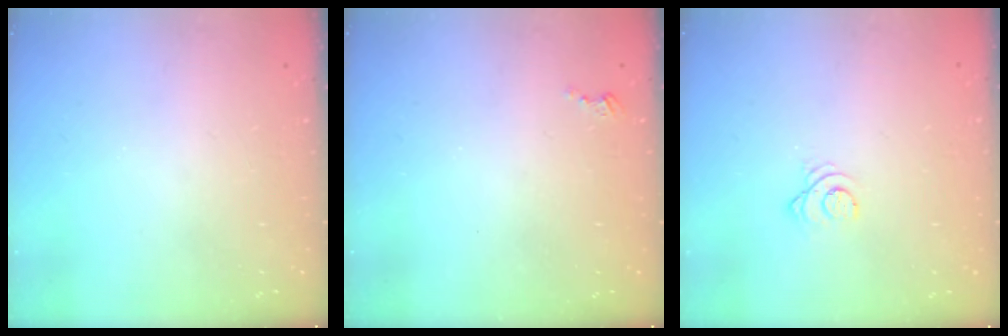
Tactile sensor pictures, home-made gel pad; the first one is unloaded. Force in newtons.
{"total": 2.5, "press": 2.5, "slide": 0.3}
{"total": 2.9, "press": 2.9, "slide": 0.4}